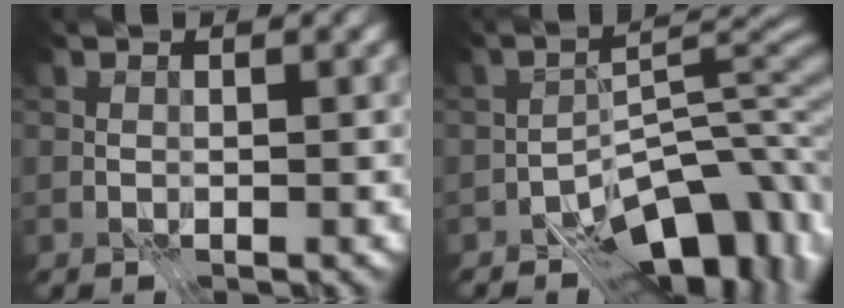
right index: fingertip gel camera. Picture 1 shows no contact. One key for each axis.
{"total": 11.4, "fx": -7.1, "fy": 5.3, "fz": 7.2, "tx": -0.081, "ty": -0.002, "tz": -0.119}